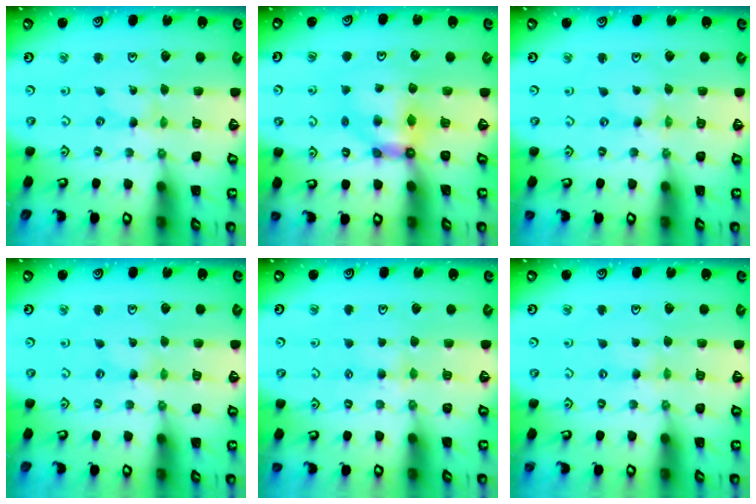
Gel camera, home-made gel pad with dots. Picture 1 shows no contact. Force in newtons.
{"total": 6.0, "press": 5.9, "slide": 0.4}
{"total": 0.0}
{"total": 0.0}
{"total": 4.3, "press": 4.2, "slide": 0.6}
{"total": 2.5, "press": 2.5, "slide": 0.3}